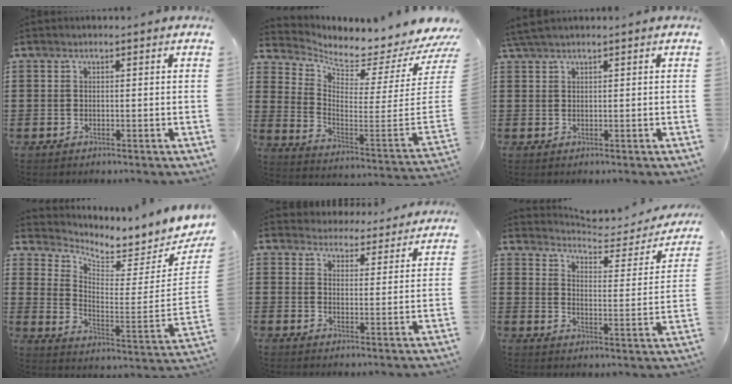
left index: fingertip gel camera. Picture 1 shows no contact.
{"total": 3.3, "force": [3.1, 0.4, 1.2], "torque": [-0.043, -0.056, 0.042]}
{"total": 2.0, "force": [1.6, 0.2, 1.2], "torque": [-0.026, 0.002, 0.032]}
{"total": 4.6, "force": [4.3, 0.9, 1.3], "torque": [-0.046, -0.050, 0.069]}
{"total": 4.2, "force": [4.1, 0.5, -0.2], "torque": [-0.016, -0.024, 0.073]}
{"total": 3.7, "force": [3.5, 0.4, 1.1], "torque": [-0.044, -0.027, 0.052]}